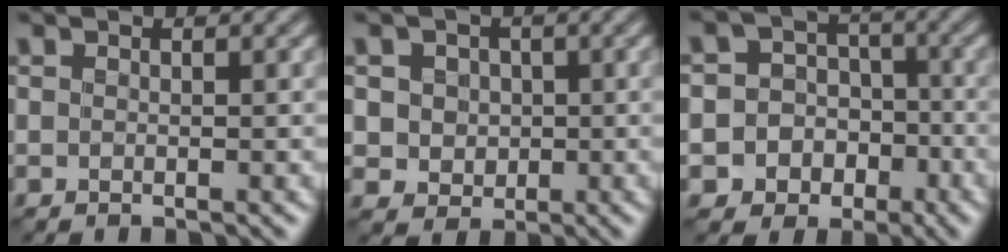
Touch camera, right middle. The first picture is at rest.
{"total": 3.5, "force": [0.7, 3.1, 1.4], "torque": [-0.019, 0.011, 0.009]}
{"total": 7.8, "force": [-3.5, 6.9, 1.2], "torque": [-0.015, -0.001, -0.075]}